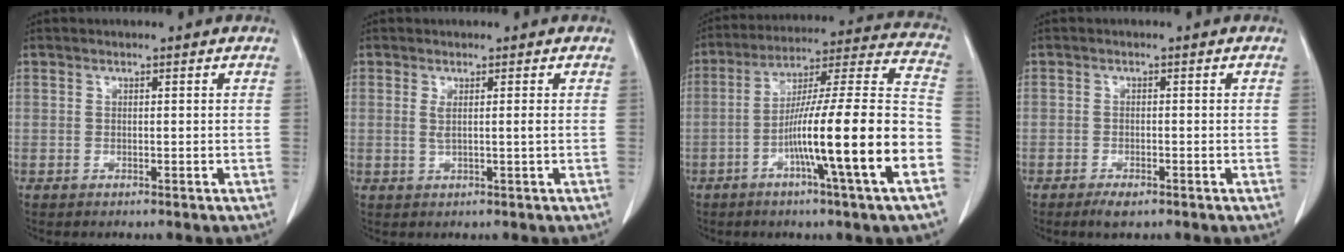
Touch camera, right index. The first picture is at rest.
{"total": 1.8, "force": [0.3, -0.2, 1.8], "torque": [-0.037, -0.003, 0.007]}
{"total": 20.4, "force": [-7.1, -0.6, 19.1], "torque": [-0.279, 0.003, -0.119]}
{"total": 2.2, "force": [-1.5, 0.8, 1.4], "torque": [-0.029, -0.003, -0.020]}